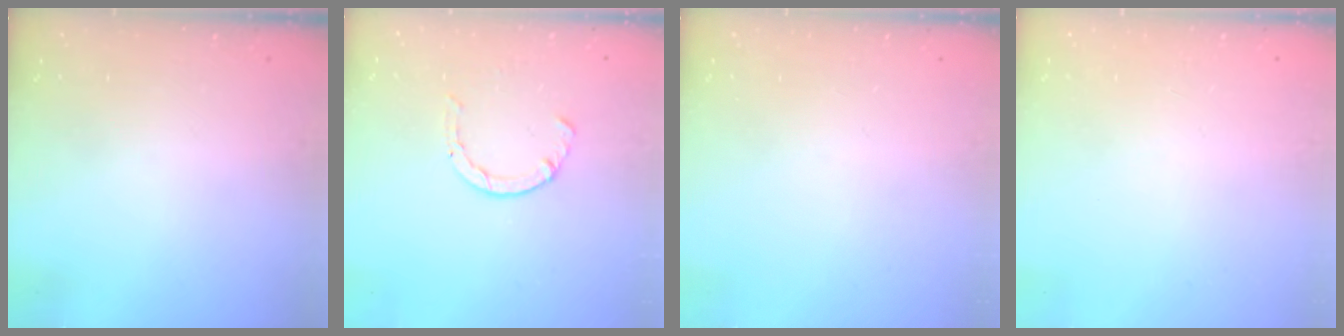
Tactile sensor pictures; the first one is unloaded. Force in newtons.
{"total": 2.1, "press": 2.1, "slide": 0.5}
{"total": 0.0}
{"total": 2.6, "press": 2.6, "slide": 0.2}